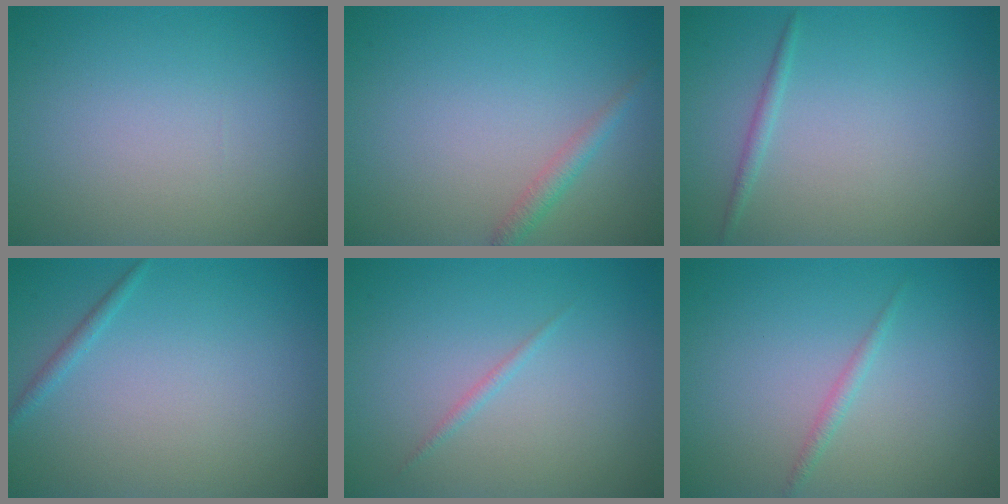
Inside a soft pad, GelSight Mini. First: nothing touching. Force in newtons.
{"total": 1.5, "press": 1.5, "slide": 0.1}
{"total": 0.9, "press": 0.9, "slide": 0.0}
{"total": 0.8, "press": 0.8, "slide": 0.0}
{"total": 0.6, "press": 0.6, "slide": 0.1}
{"total": 0.9, "press": 0.9, "slide": 0.0}